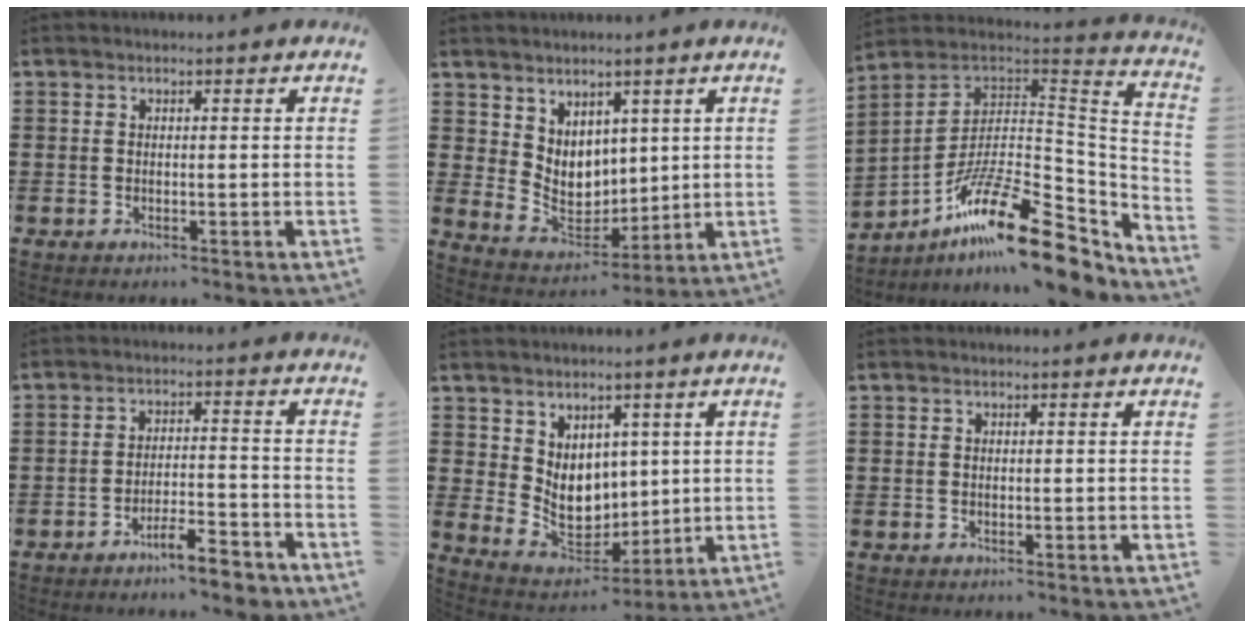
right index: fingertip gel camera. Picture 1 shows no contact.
{"total": 6.0, "force": [3.4, 4.7, 1.6], "torque": [-0.047, -0.014, 0.069]}
{"total": 18.4, "force": [-11.7, 5.1, 13.3], "torque": [-0.219, 0.028, -0.200]}
{"total": 6.2, "force": [-5.3, 0.6, 3.0], "torque": [-0.048, -0.001, -0.097]}
{"total": 7.0, "force": [2.3, 5.8, 3.1], "torque": [-0.055, -0.009, 0.048]}
{"total": 0.0}